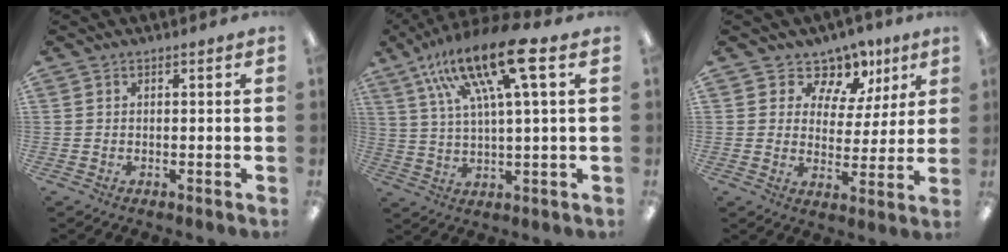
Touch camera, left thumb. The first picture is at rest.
{"total": 17.9, "force": [9.5, 4.5, 14.5], "torque": [-0.282, -0.038, 0.149]}
{"total": 9.4, "force": [6.3, 6.6, 2.4], "torque": [-0.039, -0.045, 0.116]}